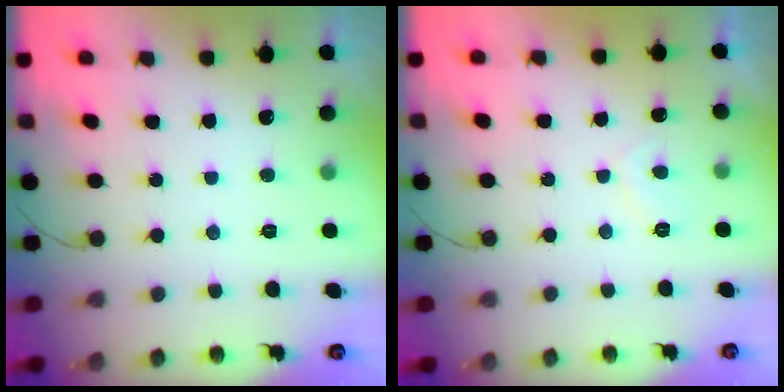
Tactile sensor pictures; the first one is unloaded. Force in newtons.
{"total": 1.3, "press": 1.2, "slide": 0.6}